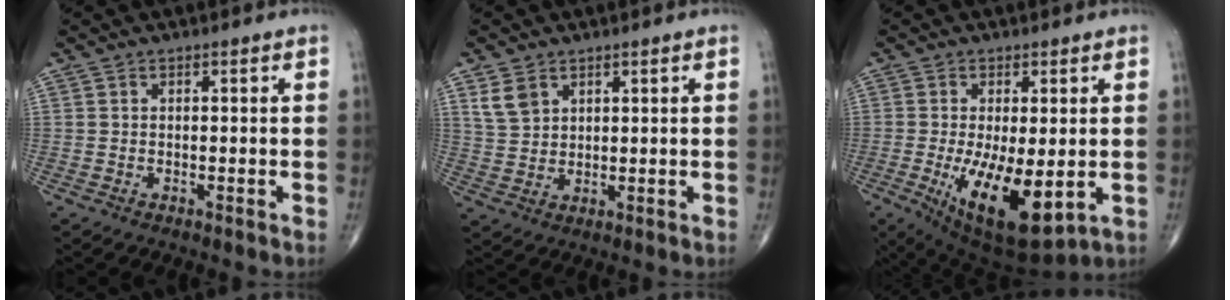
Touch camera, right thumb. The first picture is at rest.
{"total": 4.7, "force": [2.6, 3.2, 2.2], "torque": [-0.034, -0.010, 0.060]}
{"total": 14.0, "force": [-2.8, 5.4, 12.6], "torque": [-0.214, -0.029, -0.026]}